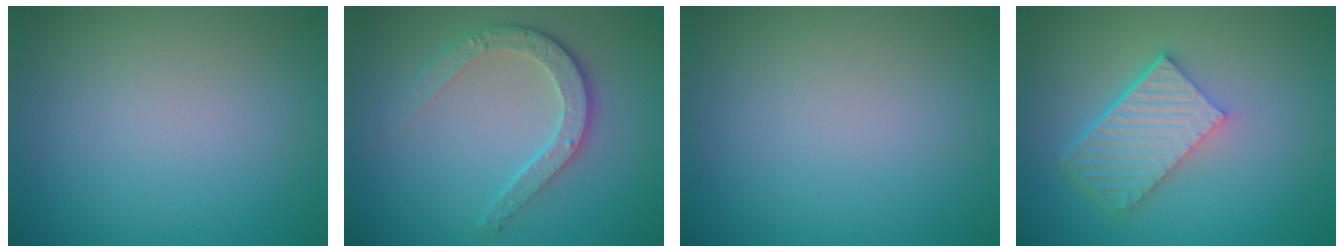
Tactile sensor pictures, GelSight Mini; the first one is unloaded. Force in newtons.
{"total": 3.9, "press": 2.9, "slide": 2.5}
{"total": 0.0}
{"total": 5.8, "press": 4.0, "slide": 4.2}